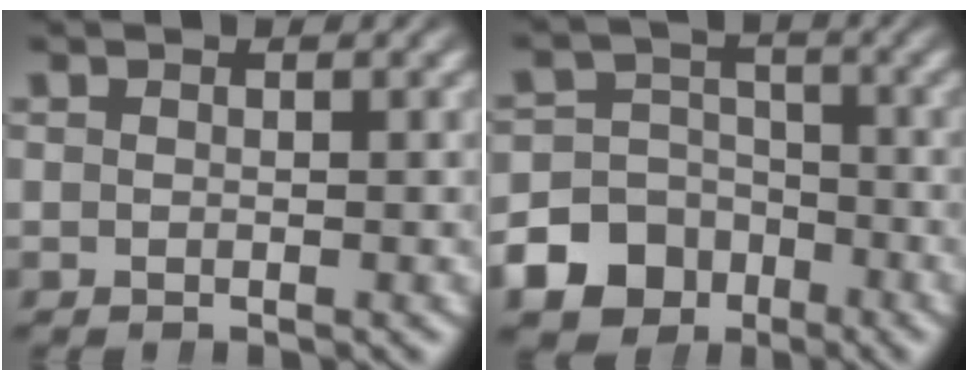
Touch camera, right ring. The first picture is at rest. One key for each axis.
{"total": 10.1, "fx": -5.1, "fy": 8.3, "fz": 2.9, "tx": -0.049, "ty": -0.034, "tz": -0.085}